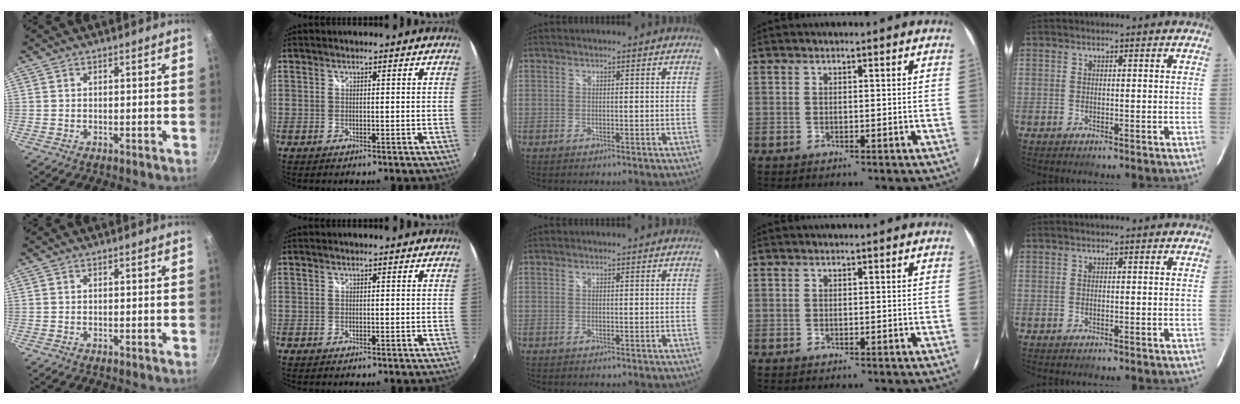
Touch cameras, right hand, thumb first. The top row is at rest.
{}